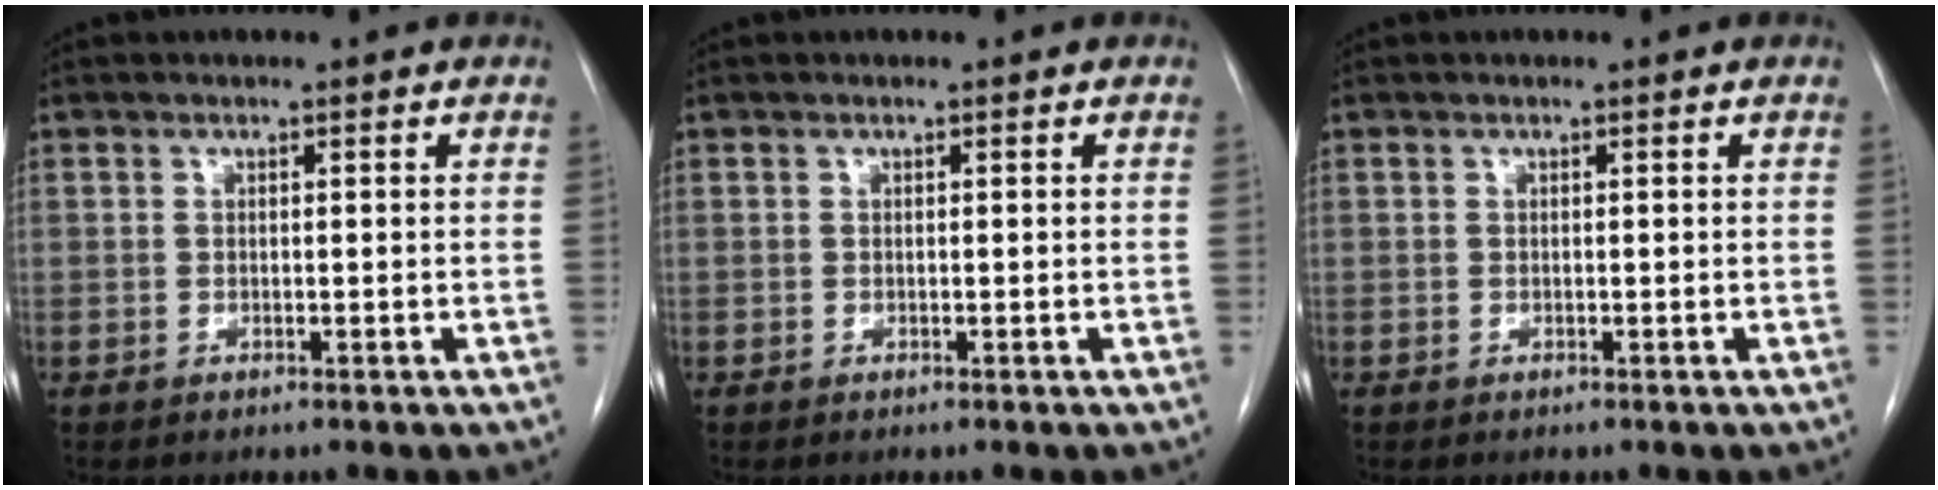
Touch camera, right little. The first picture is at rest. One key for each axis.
{"total": 0.0}
{"total": 0.0}